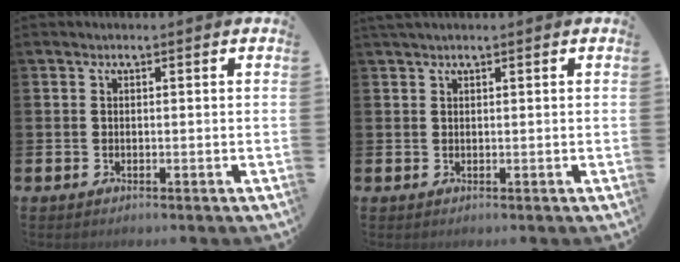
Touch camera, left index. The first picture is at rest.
{"total": 1.0, "force": [0.9, 0.1, 0.5], "torque": [-0.008, 0.002, 0.016]}